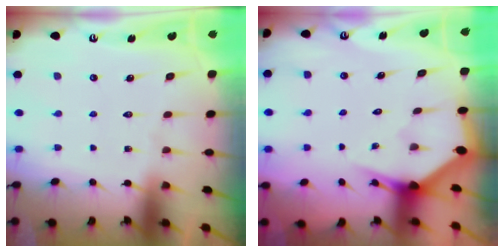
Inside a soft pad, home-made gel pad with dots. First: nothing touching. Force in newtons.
{"total": 2.9, "press": 2.9, "slide": 0.2}